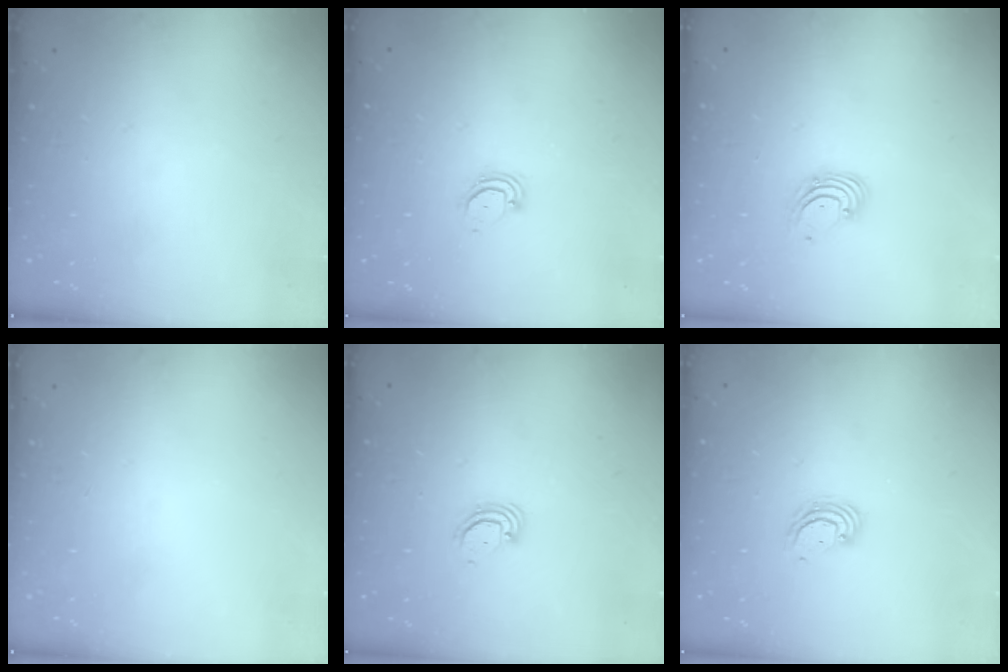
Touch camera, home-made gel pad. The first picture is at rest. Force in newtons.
{"total": 3.4, "press": 3.4, "slide": 0.2}
{"total": 2.6, "press": 2.6, "slide": 0.1}
{"total": 0.0}
{"total": 2.9, "press": 2.9, "slide": 0.2}
{"total": 3.8, "press": 3.8, "slide": 0.1}